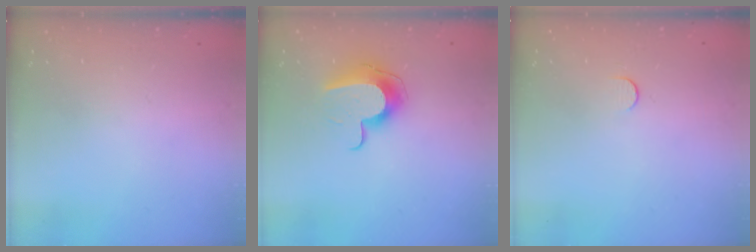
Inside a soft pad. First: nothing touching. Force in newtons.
{"total": 11.2, "press": 11.2, "slide": 0.7}
{"total": 3.8, "press": 3.8, "slide": 0.3}